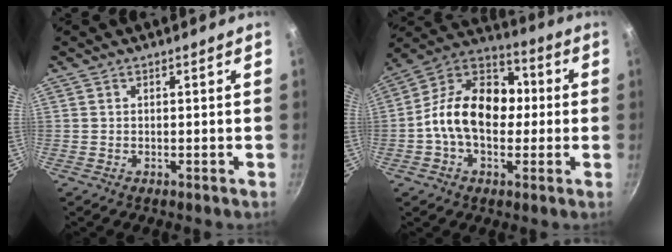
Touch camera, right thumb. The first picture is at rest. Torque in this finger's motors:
{"motor_torque": [-0.80, 1.35, 1.06, -0.41, 0.25]}